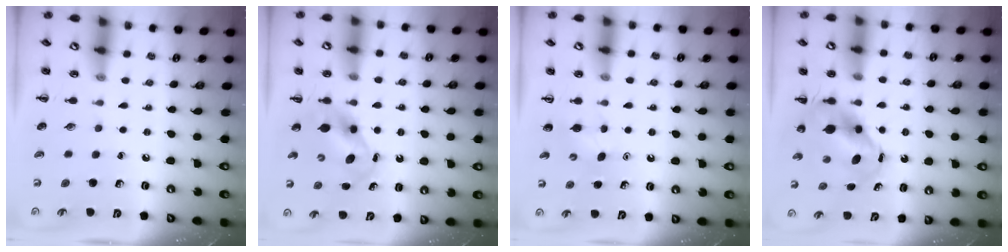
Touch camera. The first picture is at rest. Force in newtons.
{"total": 6.0, "press": 5.9, "slide": 0.7}
{"total": 2.7, "press": 2.6, "slide": 0.7}
{"total": 7.0, "press": 6.8, "slide": 1.7}